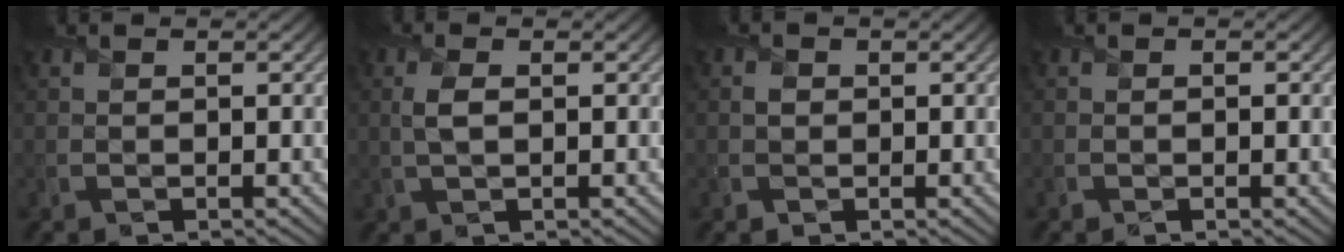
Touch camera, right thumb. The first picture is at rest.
{"total": 2.2, "force": [0.3, 0.9, 2.0], "torque": [-0.048, 0.002, 0.007]}
{"total": 1.0, "force": [0.1, 0.9, 0.3], "torque": [-0.007, -0.001, -0.001]}
{"total": 0.7, "force": [-0.1, 0.4, 0.6], "torque": [-0.009, -0.004, -0.001]}